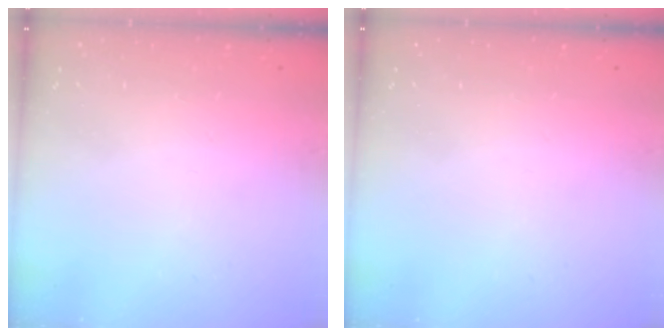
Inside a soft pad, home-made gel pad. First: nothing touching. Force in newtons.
{"total": 0.0}